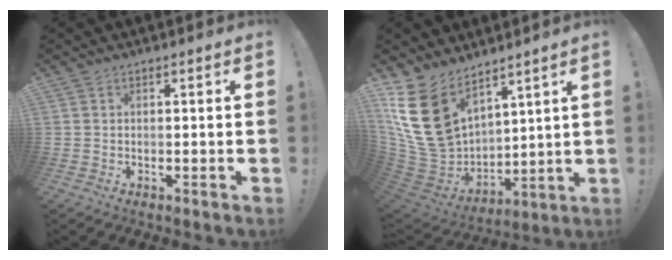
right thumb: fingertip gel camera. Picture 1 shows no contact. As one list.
[{"total": 18.7, "force": [9.6, 12.4, 10.3], "torque": [-0.207, -0.057, 0.196]}]